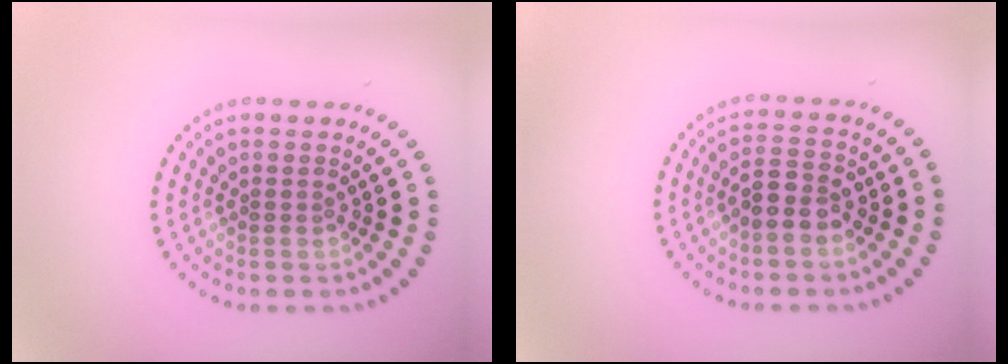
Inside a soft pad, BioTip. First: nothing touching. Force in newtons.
{"total": 3.0, "press": 2.9, "slide": 0.8}